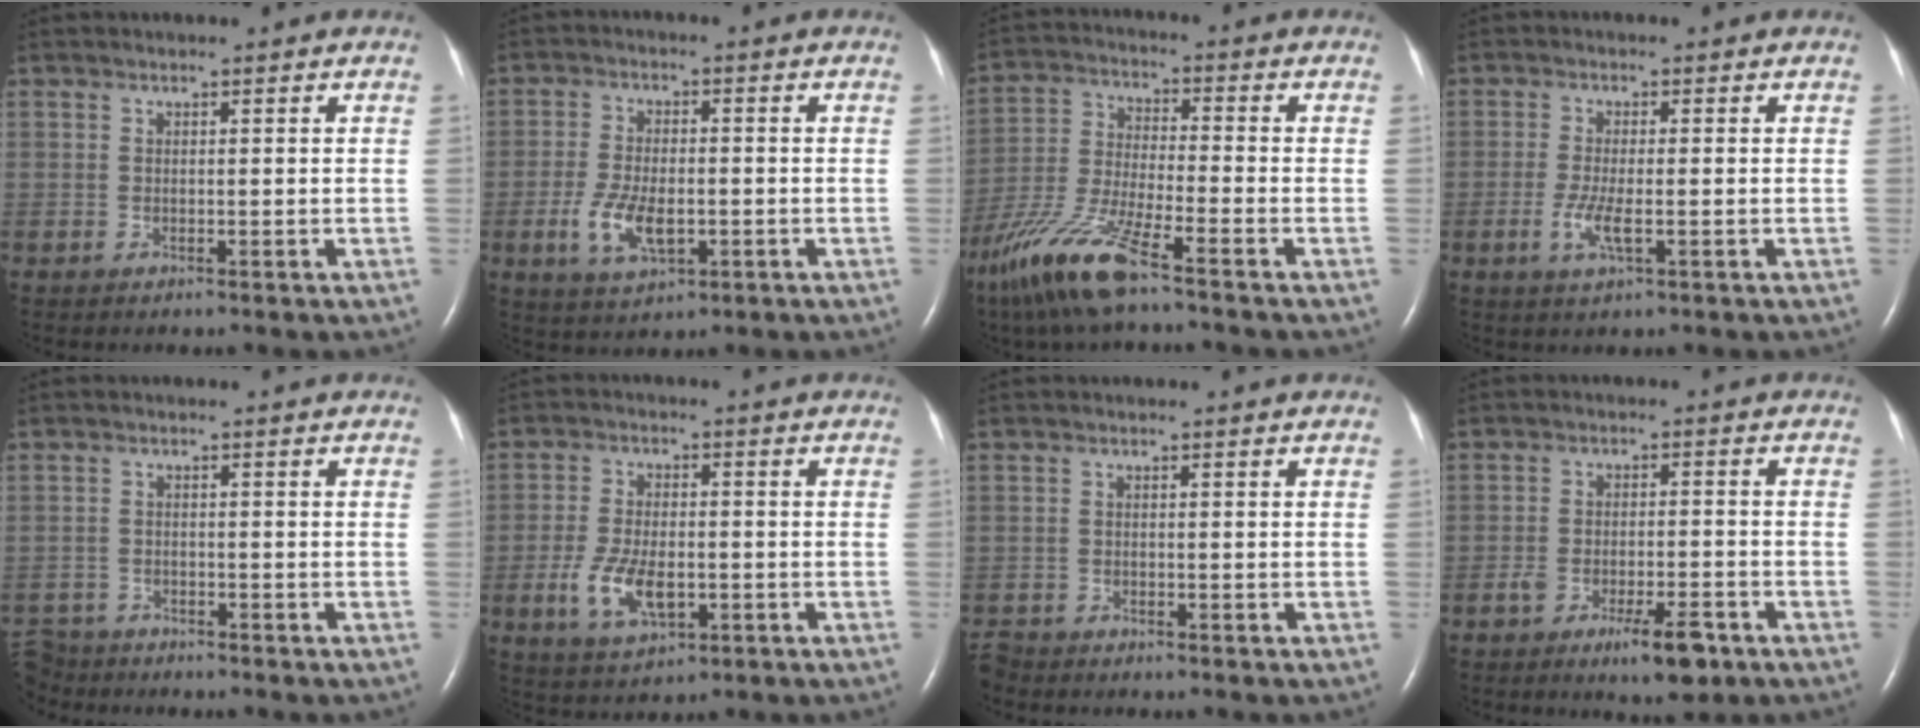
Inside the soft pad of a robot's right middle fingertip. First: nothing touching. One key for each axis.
{"total": 7.1, "fx": -2.1, "fy": 3.2, "fz": 6.0, "tx": -0.127, "ty": -0.005, "tz": -0.030}
{"total": 12.0, "fx": -8.3, "fy": 0.7, "fz": 8.7, "tx": -0.194, "ty": -0.033, "tz": -0.161}
{"total": 3.7, "fx": -1.1, "fy": 0.7, "fz": 3.4, "tx": -0.080, "ty": -0.007, "tz": -0.020}
{"total": 5.1, "fx": -4.8, "fy": 1.8, "fz": -0.2, "tx": 0.002, "ty": -0.007, "tz": -0.089}
{"total": 7.9, "fx": -2.3, "fy": 3.7, "fz": 6.5, "tx": -0.141, "ty": -0.004, "tz": -0.035}
{"total": 1.7, "fx": -1.7, "fy": 0.3, "fz": -0.1, "tx": 0.004, "ty": -0.008, "tz": -0.030}
{"total": 6.5, "fx": -3.9, "fy": 1.7, "fz": 4.9, "tx": -0.082, "ty": -0.004, "tz": -0.057}